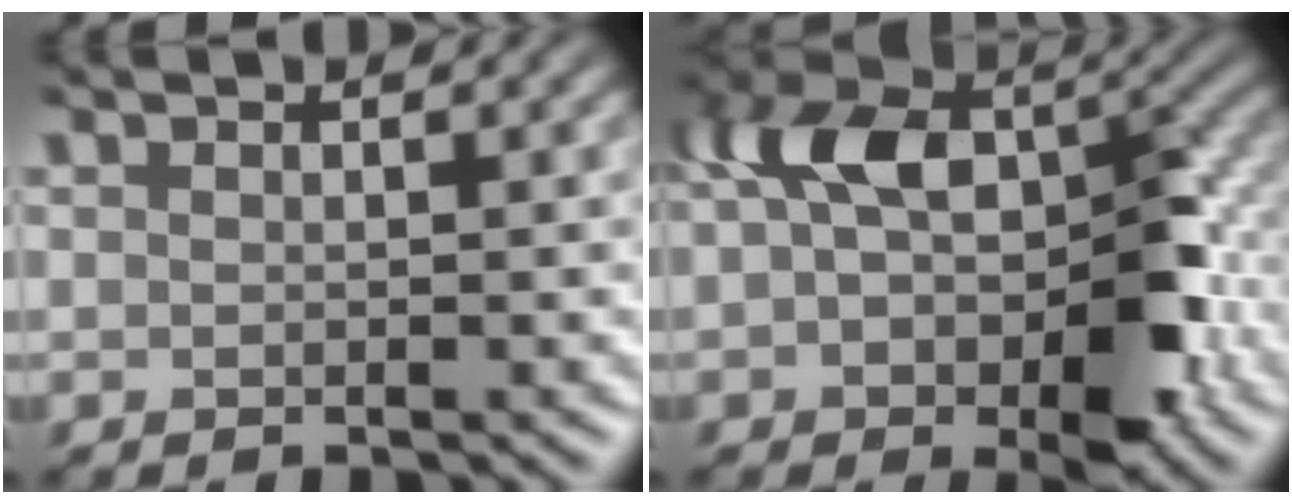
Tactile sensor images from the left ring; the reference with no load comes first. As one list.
[{"total": 10.7, "force": [-1.2, 6.7, 8.3], "torque": [-0.126, 0.012, -0.034]}]